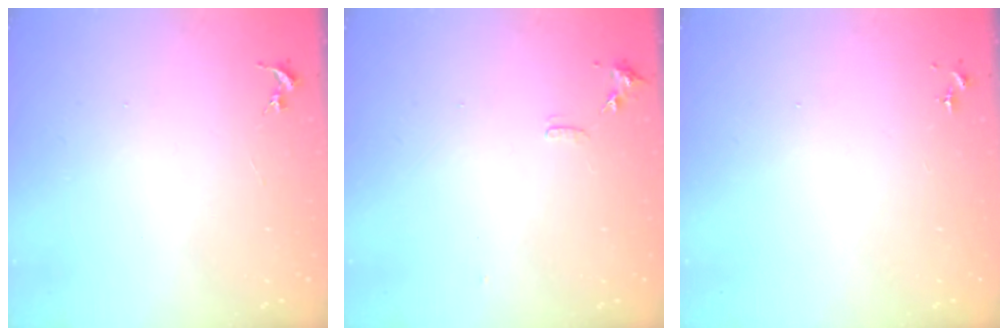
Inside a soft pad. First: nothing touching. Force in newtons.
{"total": 6.8, "press": 6.7, "slide": 0.9}
{"total": 0.0}